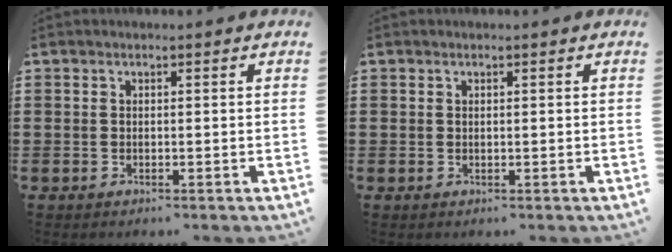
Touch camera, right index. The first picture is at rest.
{"total": 0.0}